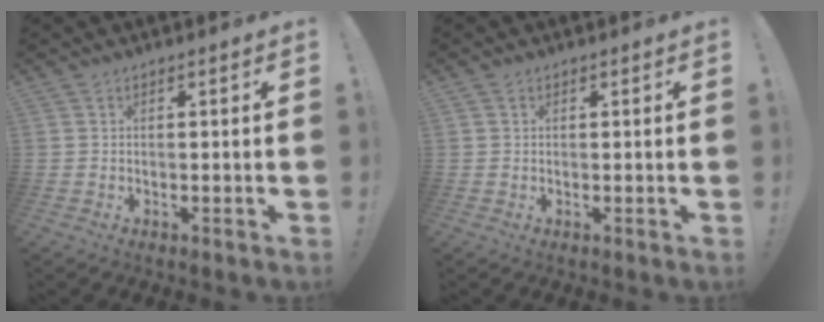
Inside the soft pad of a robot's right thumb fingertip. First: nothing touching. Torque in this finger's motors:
{"motor_torque": [-0.20, 0.13, 0.04, -0.12, 0.08]}